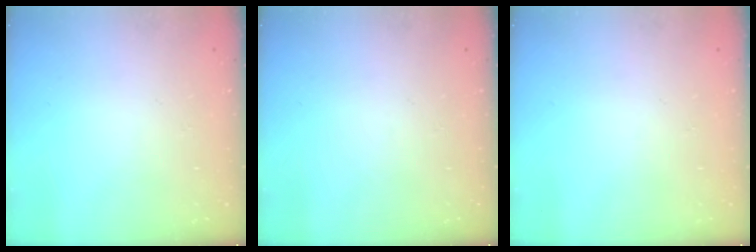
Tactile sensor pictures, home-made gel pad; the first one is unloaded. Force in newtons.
{"total": 0.0}
{"total": 0.0}